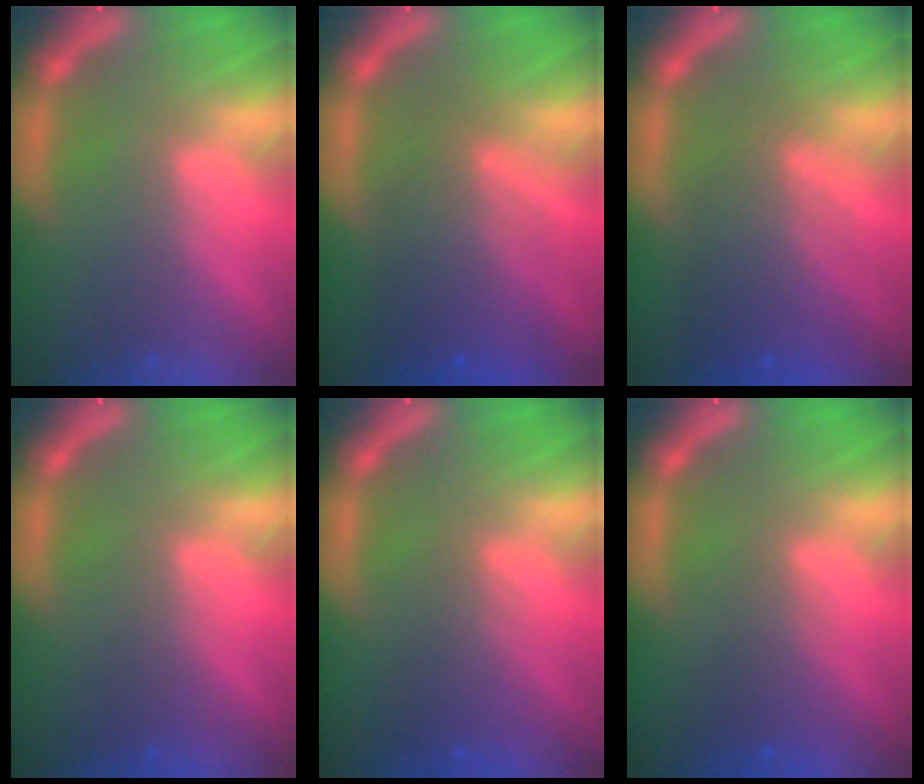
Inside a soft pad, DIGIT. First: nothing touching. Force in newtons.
{"total": 6.0}
{"total": 5.5}
{"total": 1.0}
{"total": 2.4}
{"total": 2.0}